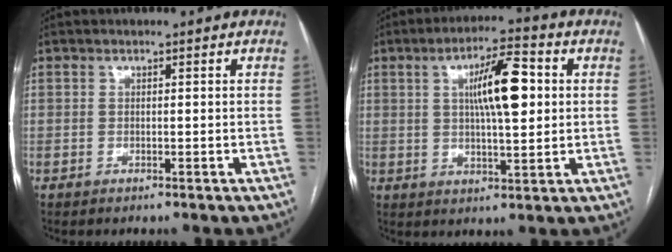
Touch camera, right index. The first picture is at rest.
{"total": 10.1, "force": [2.1, 2.2, 9.6], "torque": [-0.165, 0.014, 0.034]}